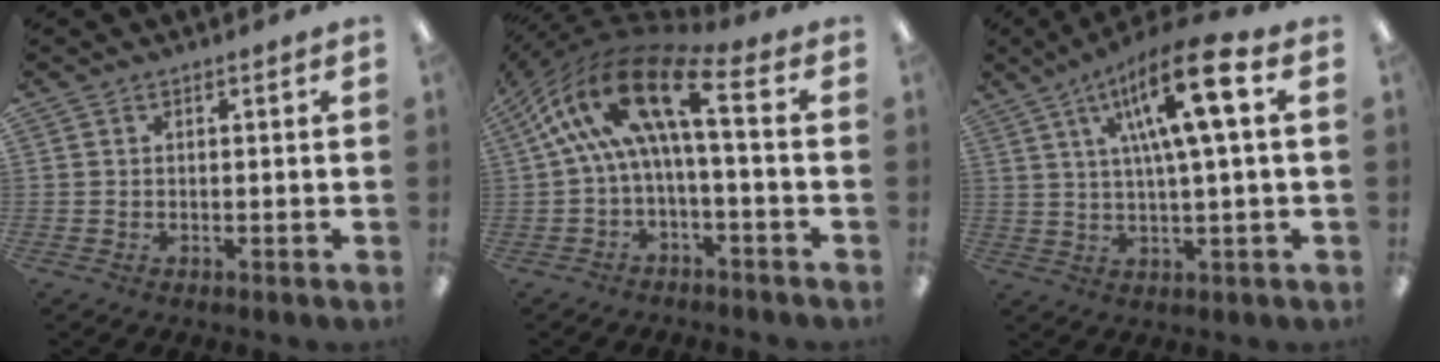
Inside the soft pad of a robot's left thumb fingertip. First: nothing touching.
{"total": 18.6, "force": [2.7, 7.2, 16.9], "torque": [-0.328, 0.002, 0.042]}
{"total": 15.6, "force": [6.2, 3.6, 13.8], "torque": [-0.232, -0.008, 0.095]}